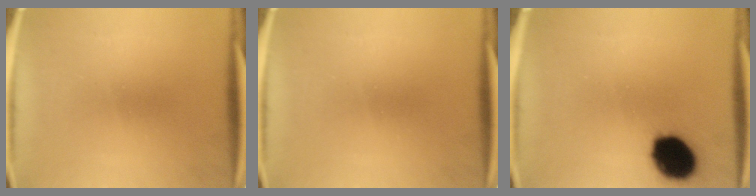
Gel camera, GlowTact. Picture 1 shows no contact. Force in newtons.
{"total": 0.0}
{"total": 13.7}